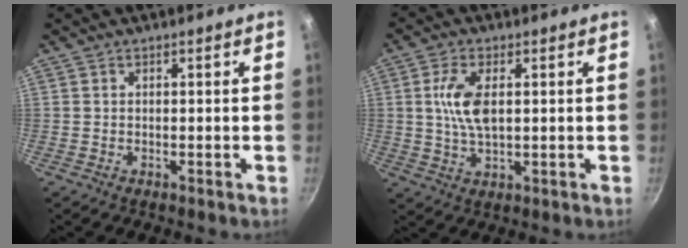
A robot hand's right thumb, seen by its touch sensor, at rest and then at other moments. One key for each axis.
{"total": 7.7, "fx": 1.3, "fy": 3.7, "fz": 6.6, "tx": -0.130, "ty": 0.001, "tz": 0.027}